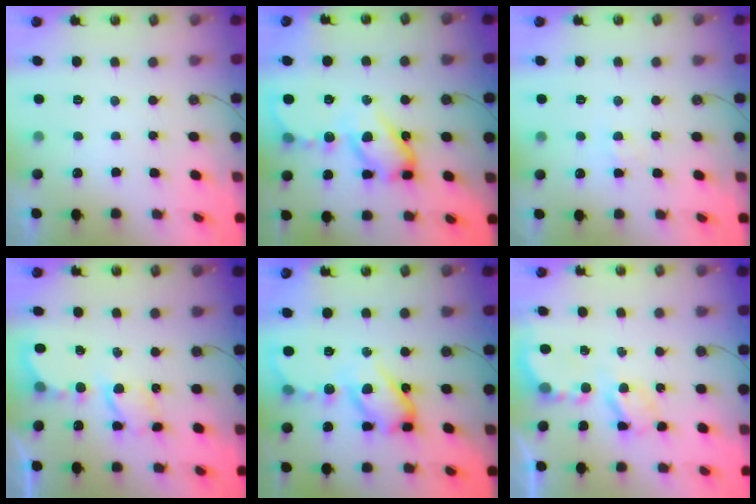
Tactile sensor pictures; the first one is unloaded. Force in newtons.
{"total": 14.8, "press": 14.7, "slide": 1.6}
{"total": 5.1, "press": 5.1, "slide": 0.5}
{"total": 6.3, "press": 6.3, "slide": 0.3}
{"total": 14.8, "press": 14.7, "slide": 1.6}
{"total": 4.9, "press": 4.9, "slide": 0.4}